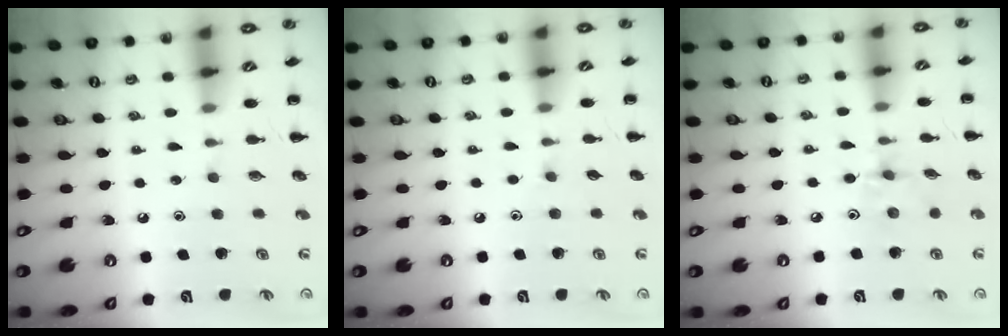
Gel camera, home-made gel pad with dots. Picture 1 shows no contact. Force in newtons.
{"total": 2.9, "press": 2.7, "slide": 1.1}
{"total": 2.7, "press": 2.7, "slide": 0.5}